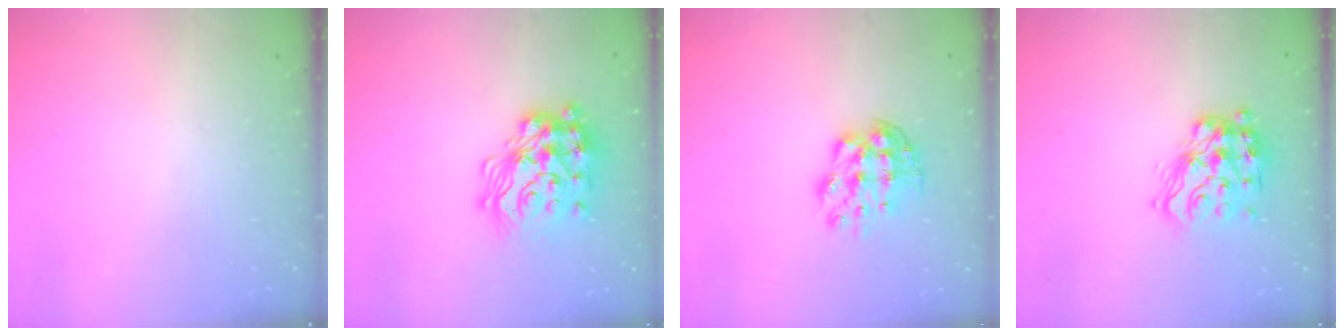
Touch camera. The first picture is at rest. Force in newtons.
{"total": 22.8, "press": 22.7, "slide": 1.5}
{"total": 8.7, "press": 8.7, "slide": 0.8}
{"total": 17.1, "press": 17.1, "slide": 1.2}